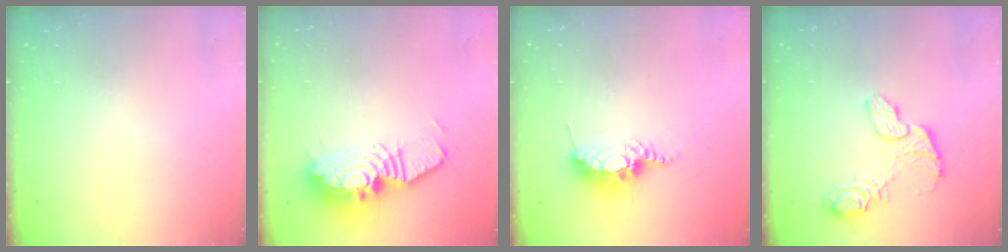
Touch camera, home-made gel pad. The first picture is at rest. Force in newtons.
{"total": 14.7, "press": 14.6, "slide": 1.3}
{"total": 8.1, "press": 8.1, "slide": 0.1}
{"total": 10.2, "press": 10.2, "slide": 1.0}